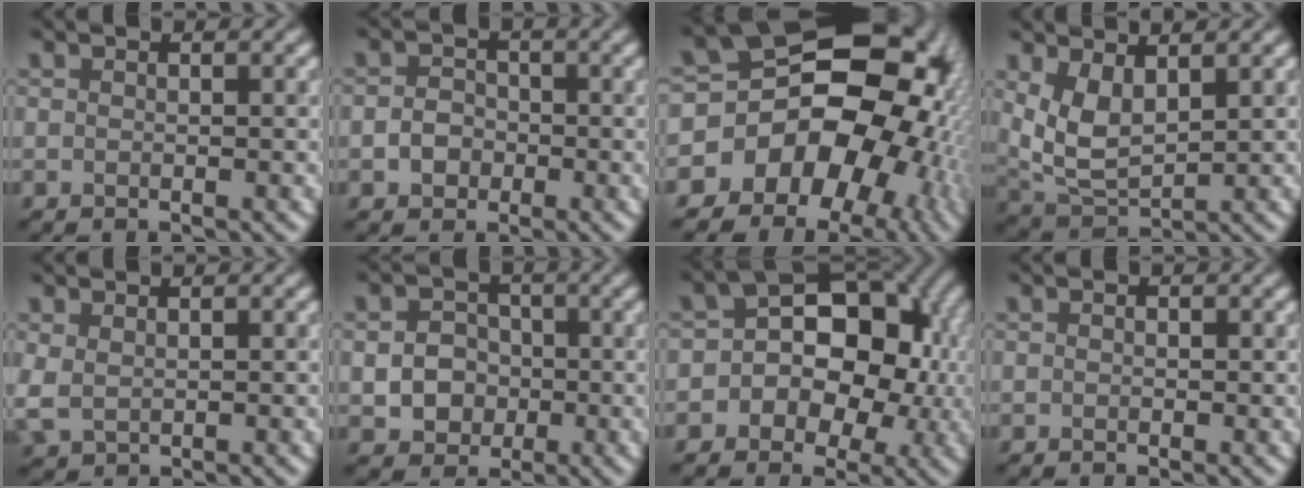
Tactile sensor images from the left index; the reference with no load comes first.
{"total": 2.4, "force": [-0.7, 2.0, 1.0], "torque": [-0.013, 0.000, -0.020]}
{"total": 16.4, "force": [-3.0, 12.5, 10.2], "torque": [-0.138, -0.003, -0.054]}
{"total": 4.6, "force": [1.5, 2.4, 3.6], "torque": [-0.086, -0.008, 0.038]}
{"total": 2.6, "force": [0.2, 1.9, 1.8], "torque": [-0.052, -0.005, 0.009]}
{"total": 3.9, "force": [-0.6, 3.4, 1.9], "torque": [-0.028, 0.000, -0.013]}
{"total": 11.1, "force": [-0.5, 8.6, 7.0], "torque": [-0.048, 0.041, -0.049]}
{"total": 0.5, "force": [0.0, 0.4, 0.3], "torque": [-0.003, -0.003, -0.003]}